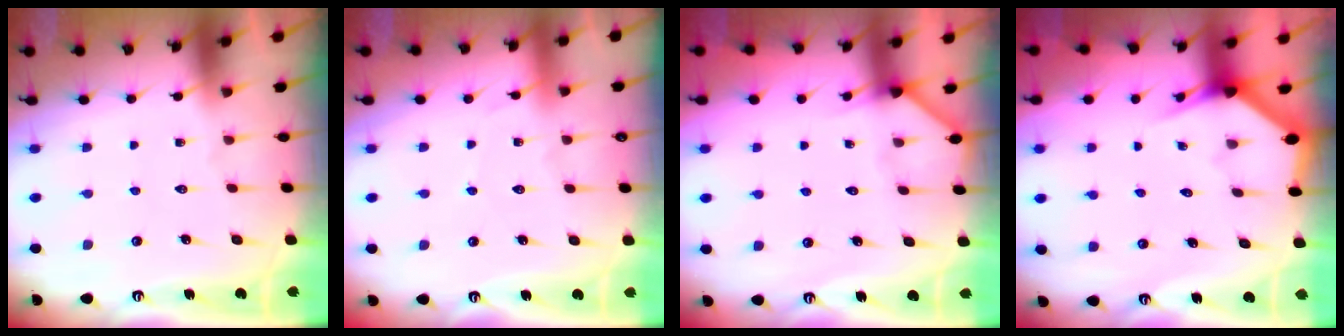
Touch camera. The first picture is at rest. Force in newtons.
{"total": 2.6, "press": 2.5, "slide": 0.3}
{"total": 3.5, "press": 3.4, "slide": 0.4}
{"total": 3.0, "press": 3.0, "slide": 0.1}